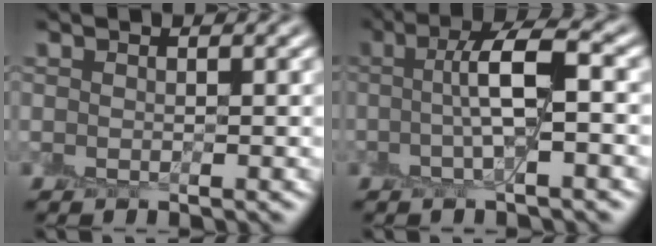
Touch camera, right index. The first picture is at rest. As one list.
[{"total": 4.8, "force": [0.0, 0.8, 4.7], "torque": [-0.088, 0.019, -0.009]}]